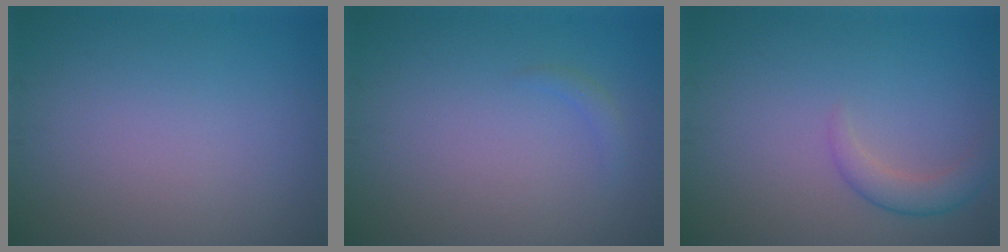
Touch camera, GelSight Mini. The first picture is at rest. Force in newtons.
{"total": 0.8, "press": 0.8, "slide": 0.1}
{"total": 2.3, "press": 2.3, "slide": 0.1}